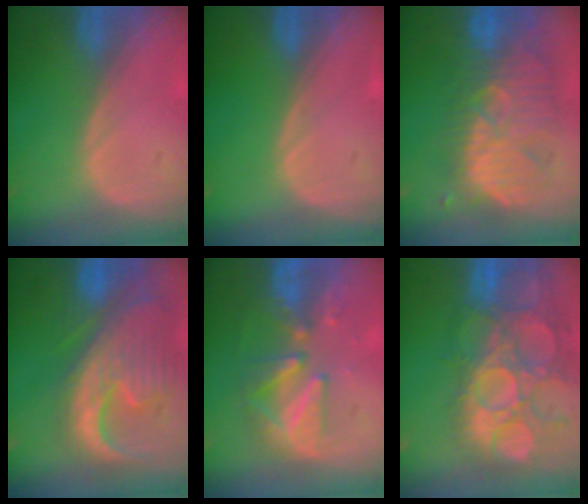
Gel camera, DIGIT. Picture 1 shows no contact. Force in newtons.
{"total": 0.0}
{"total": 10.5, "press": 10.2, "slide": 2.6}
{"total": 13.4, "press": 11.5, "slide": 6.9}
{"total": 8.3, "press": 8.1, "slide": 1.9}
{"total": 14.7, "press": 12.7, "slide": 7.6}